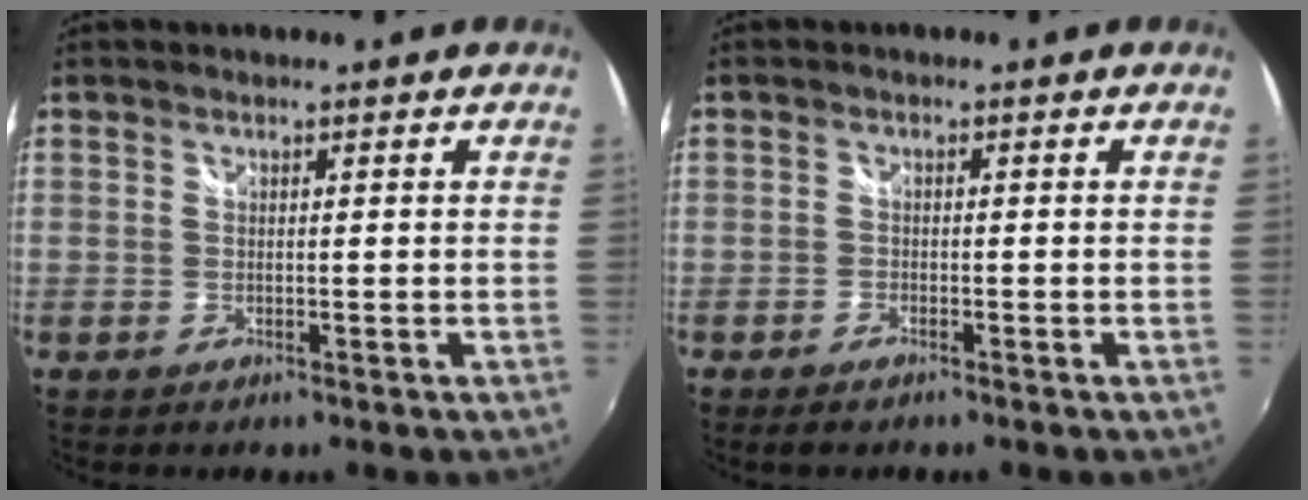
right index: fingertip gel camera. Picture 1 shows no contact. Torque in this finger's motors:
{"motor_torque": [0.04, -0.08, -0.05, -0.05]}